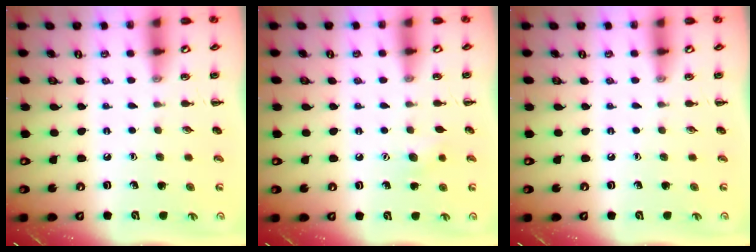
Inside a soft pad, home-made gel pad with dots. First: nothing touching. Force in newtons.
{"total": 5.1, "press": 5.0, "slide": 1.2}
{"total": 0.0}